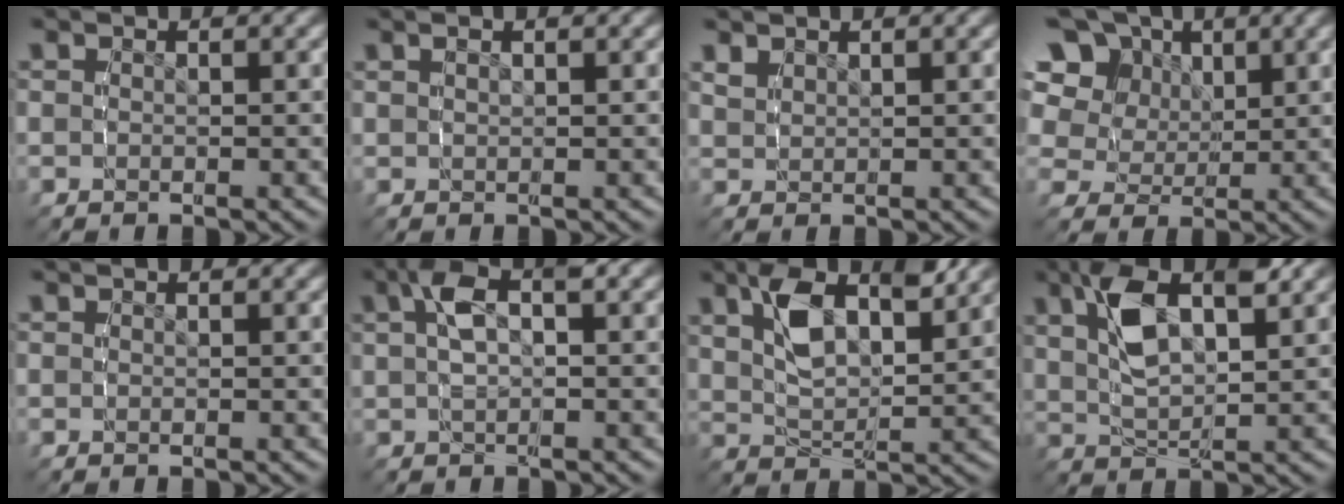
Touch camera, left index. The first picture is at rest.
{"total": 1.0, "force": [0.6, -0.2, 0.8], "torque": [-0.011, 0.001, 0.017]}
{"total": 1.2, "force": [1.1, 0.2, 0.3], "torque": [-0.006, 0.000, 0.030]}
{"total": 10.1, "force": [3.4, 8.0, 5.2], "torque": [-0.114, -0.015, 0.055]}
{"total": 0.0}
{"total": 5.5, "force": [1.6, 2.5, 4.6], "torque": [-0.085, 0.013, 0.026]}
{"total": 5.7, "force": [2.6, 2.1, 4.6], "torque": [-0.094, -0.006, 0.051]}
{"total": 6.8, "force": [2.5, 2.8, 5.7], "torque": [-0.122, -0.001, 0.048]}